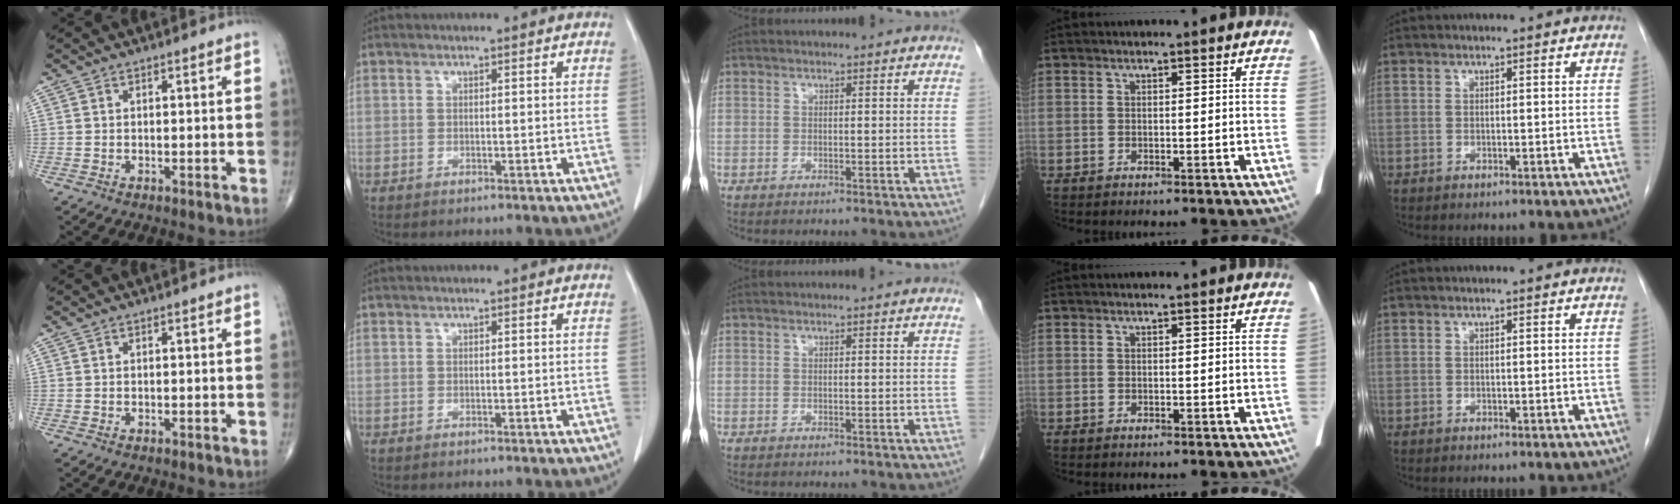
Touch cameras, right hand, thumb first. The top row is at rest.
{}